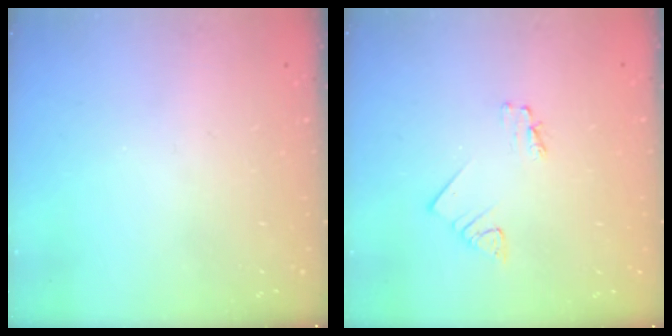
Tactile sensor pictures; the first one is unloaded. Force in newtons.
{"total": 2.1, "press": 2.1, "slide": 0.2}